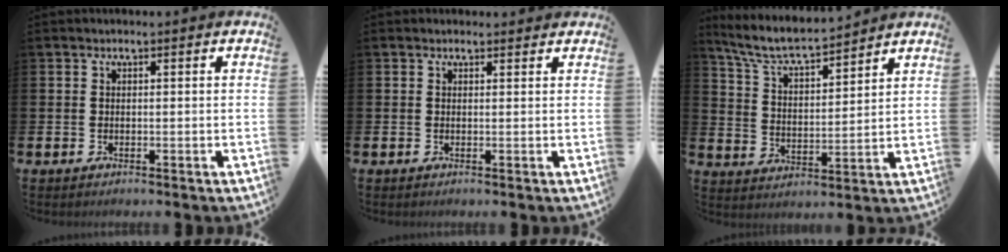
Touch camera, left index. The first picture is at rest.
{"total": 0.8, "force": [0.7, 0.3, 0.0], "torque": [0.015, -0.002, 0.010]}
{"total": 7.4, "force": [6.8, 1.0, 2.5], "torque": [-0.080, -0.042, 0.120]}